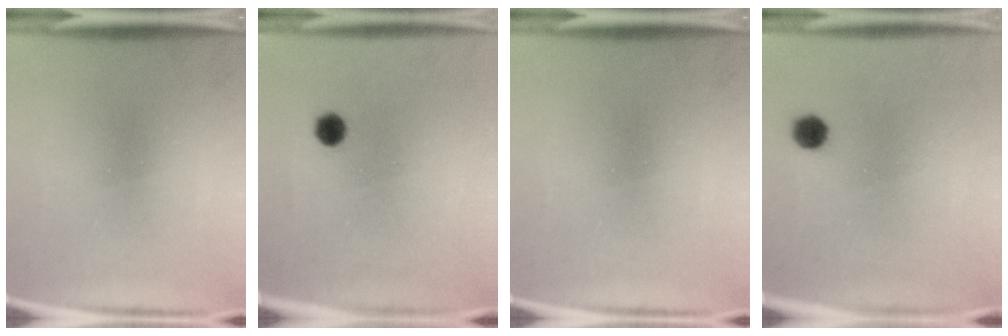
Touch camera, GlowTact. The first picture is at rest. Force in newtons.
{"total": 2.5}
{"total": 0.0}
{"total": 3.4}